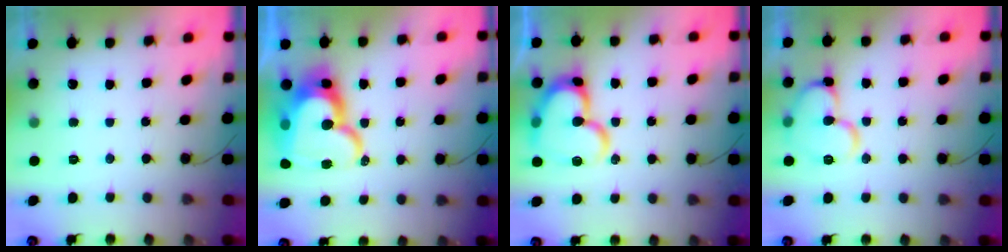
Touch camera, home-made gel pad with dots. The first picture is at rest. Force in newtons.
{"total": 20.7, "press": 20.6, "slide": 2.1}
{"total": 18.1, "press": 18.0, "slide": 1.8}
{"total": 12.5, "press": 12.3, "slide": 1.9}